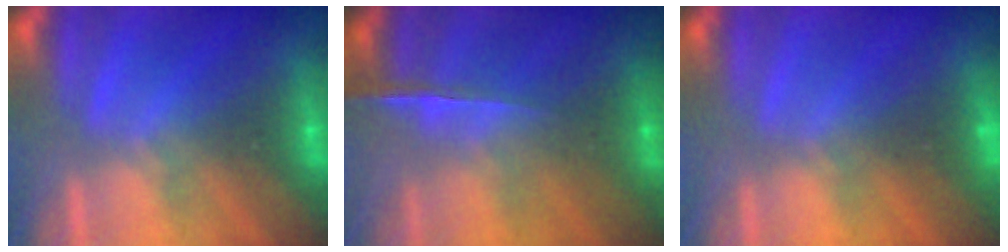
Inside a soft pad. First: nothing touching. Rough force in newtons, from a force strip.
{"total": 1.8}
{"total": 2.4}